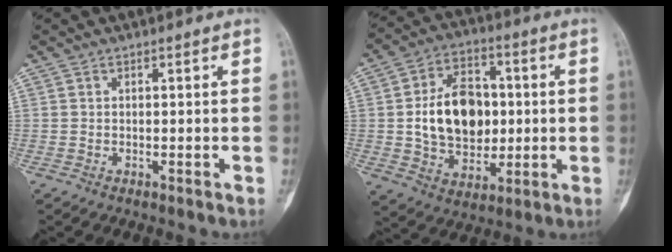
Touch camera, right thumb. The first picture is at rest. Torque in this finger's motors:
{"motor_torque": [1.74, 1.88, 0.41, -0.33, 0.11]}